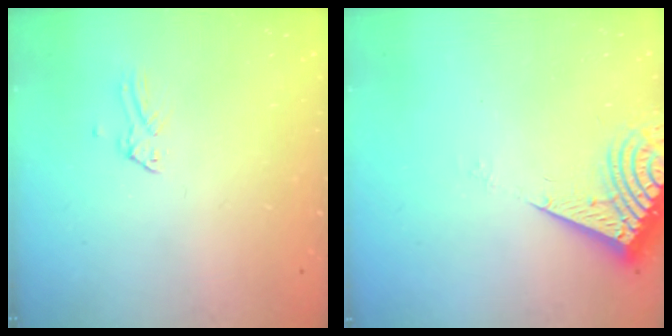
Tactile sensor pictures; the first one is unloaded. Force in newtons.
{"total": 10.7, "press": 10.6, "slide": 1.1}